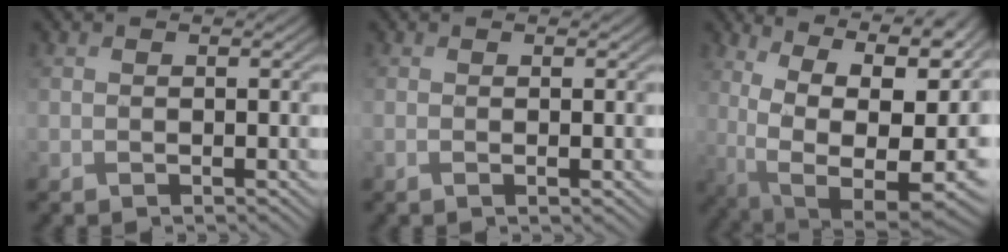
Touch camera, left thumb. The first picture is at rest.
{"total": 1.2, "force": [-0.3, 0.0, 1.2], "torque": [-0.013, 0.005, -0.009]}
{"total": 17.9, "force": [3.2, 10.8, 13.9], "torque": [-0.237, 0.001, 0.086]}